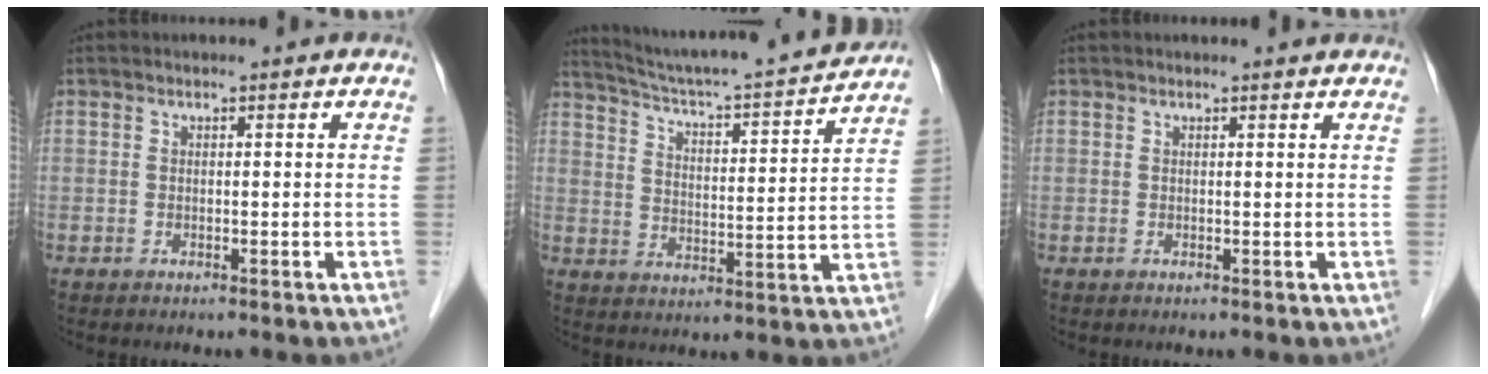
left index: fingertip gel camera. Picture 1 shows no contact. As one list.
[{"total": 19.0, "force": [17.7, -0.3, 6.9], "torque": [-0.120, -0.023, 0.251]}, {"total": 1.9, "force": [1.8, 0.0, 0.3], "torque": [-0.012, 0.002, 0.017]}]